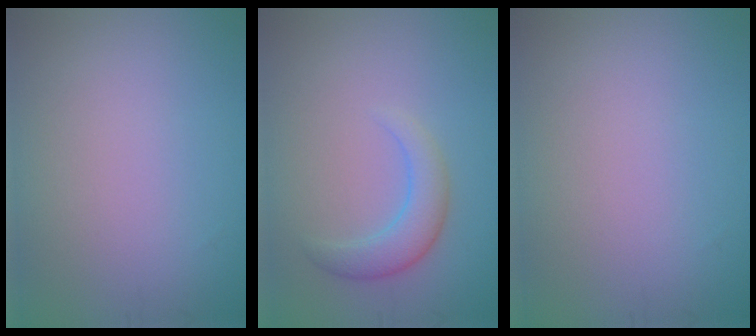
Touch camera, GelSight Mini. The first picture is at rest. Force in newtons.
{"total": 2.8, "press": 2.8, "slide": 0.1}
{"total": 0.0}